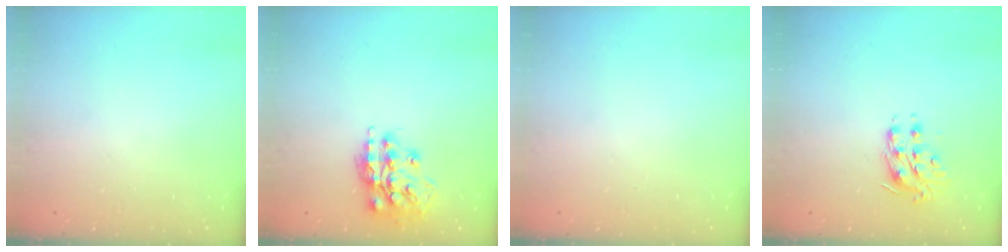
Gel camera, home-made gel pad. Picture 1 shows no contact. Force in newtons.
{"total": 14.9, "press": 14.9, "slide": 1.1}
{"total": 0.0}
{"total": 9.3, "press": 9.3, "slide": 0.2}